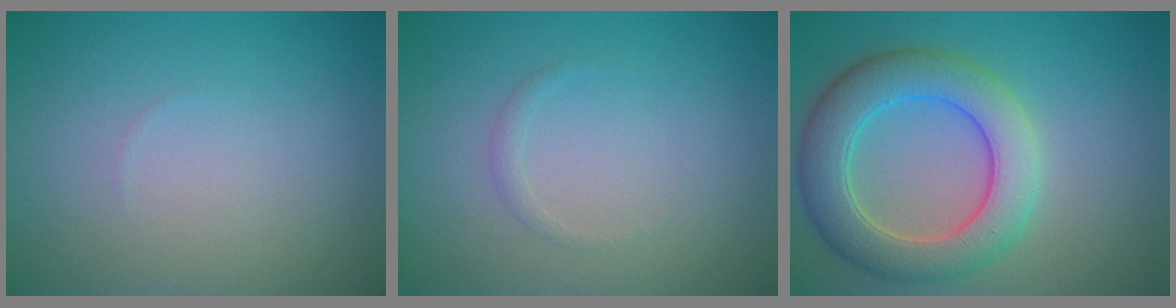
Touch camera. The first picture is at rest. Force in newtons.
{"total": 0.8, "press": 0.8, "slide": 0.0}
{"total": 6.8, "press": 6.8, "slide": 0.3}